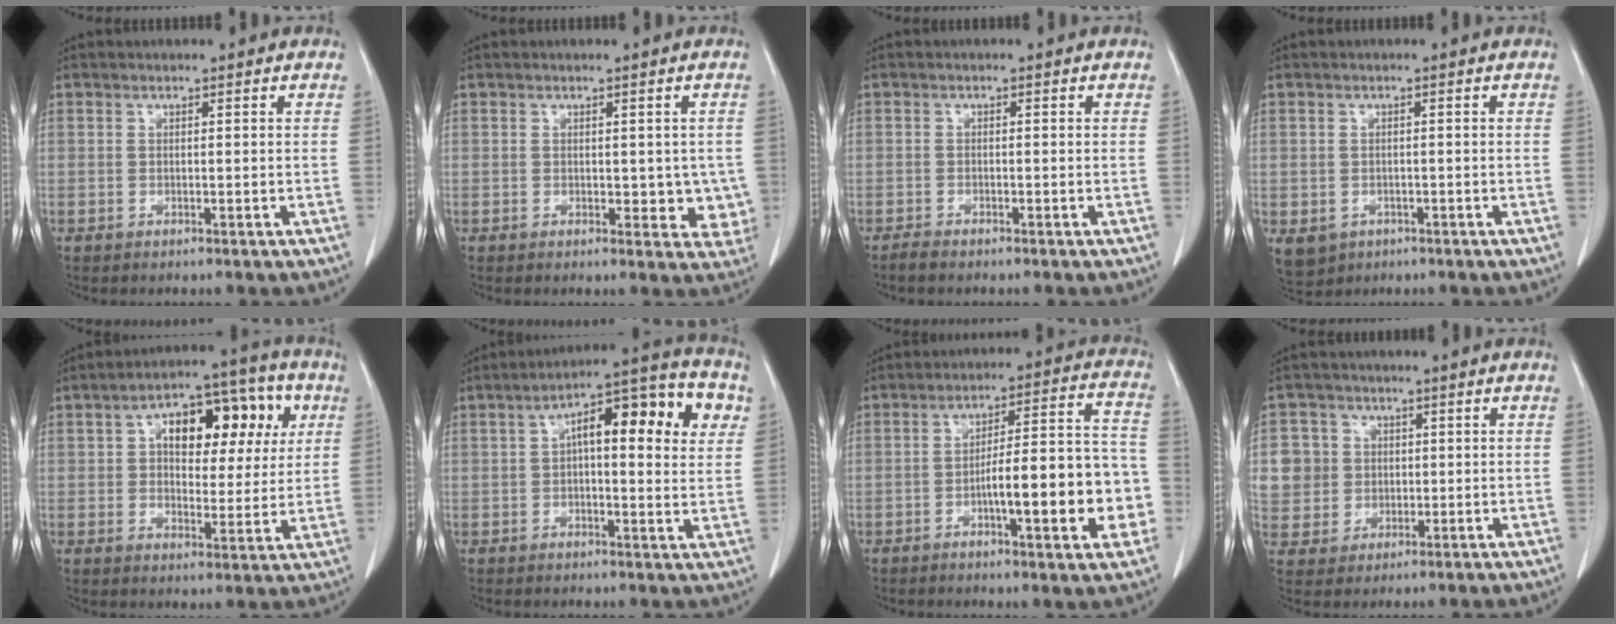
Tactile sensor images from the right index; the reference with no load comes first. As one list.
[{"total": 4.8, "force": [-0.1, 3.1, 3.7], "torque": [-0.023, 0.001, 0.004]}, {"total": 1.4, "force": [-1.3, 0.2, 0.6], "torque": [-0.020, -0.003, -0.024]}, {"total": 6.3, "force": [-2.8, 5.3, 1.9], "torque": [-0.045, -0.004, -0.032]}, {"total": 14.4, "force": [4.3, 7.4, 11.6], "torque": [-0.162, 0.044, 0.064]}, {"total": 16.0, "force": [4.5, 4.7, 14.6], "torque": [-0.205, 0.044, 0.059]}, {"total": 15.4, "force": [-4.1, 3.0, 14.5], "torque": [-0.205, 0.028, -0.055]}, {"total": 9.3, "force": [1.5, 9.1, 1.5], "torque": [-0.049, 0.032, 0.044]}]